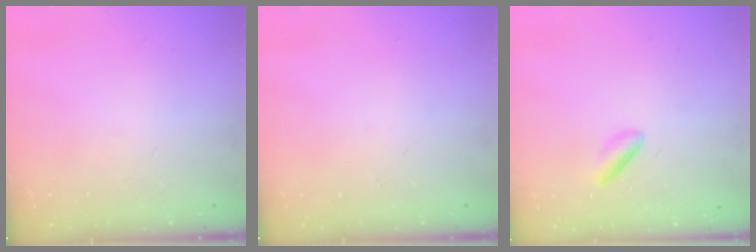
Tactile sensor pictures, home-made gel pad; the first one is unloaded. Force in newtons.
{"total": 0.0}
{"total": 2.0, "press": 1.8, "slide": 0.8}